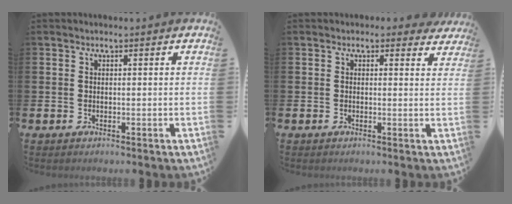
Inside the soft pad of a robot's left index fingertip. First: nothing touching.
{"total": 1.1, "force": [0.9, 0.6, 0.3], "torque": [0.000, 0.001, 0.012]}